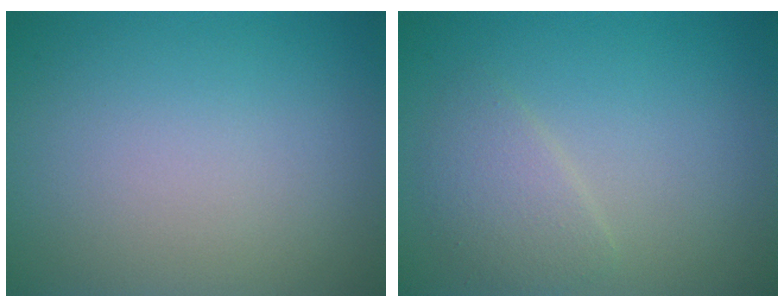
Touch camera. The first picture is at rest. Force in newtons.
{"total": 2.2, "press": 2.2, "slide": 0.1}